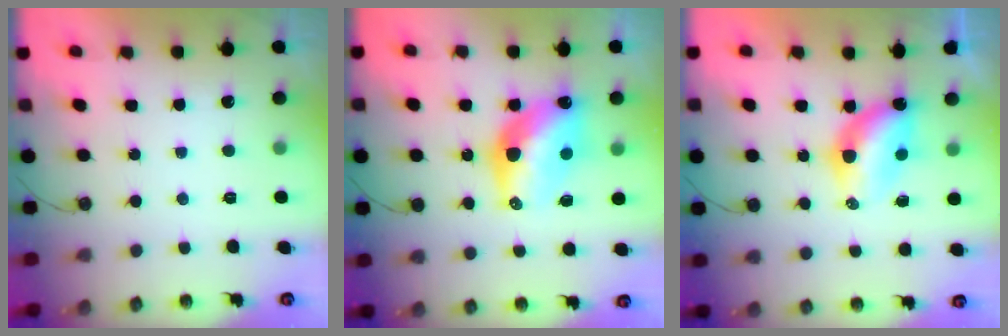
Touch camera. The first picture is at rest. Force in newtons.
{"total": 13.3, "press": 13.3, "slide": 0.9}
{"total": 7.9, "press": 7.9, "slide": 0.7}